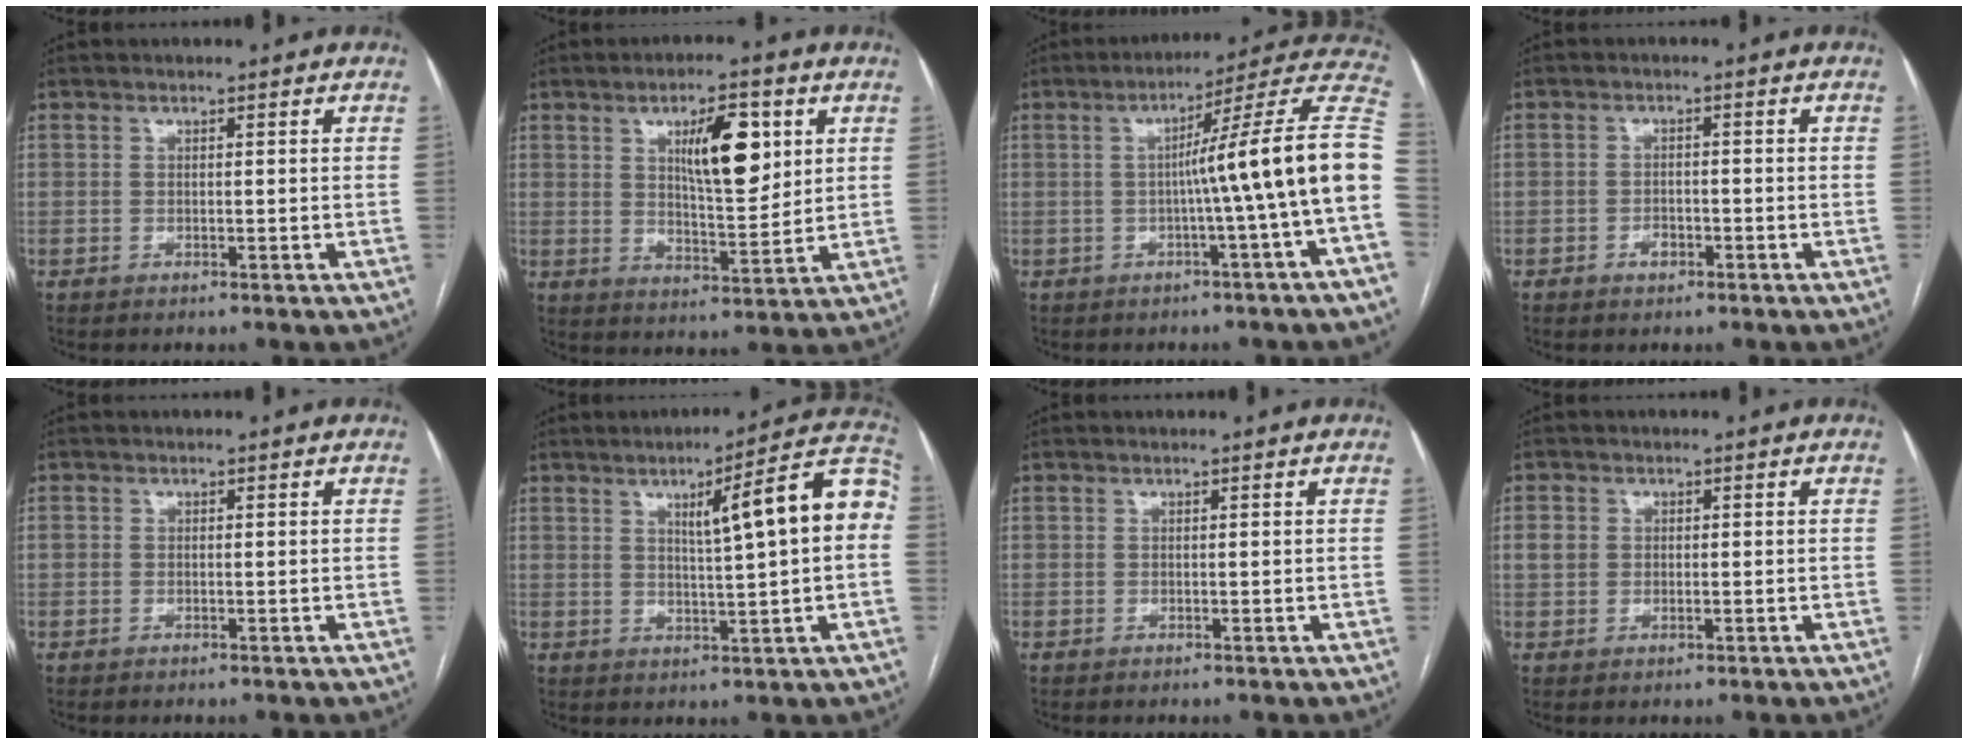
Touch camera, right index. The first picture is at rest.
{"total": 10.3, "force": [3.7, 3.1, 9.1], "torque": [-0.147, 0.002, 0.066]}
{"total": 15.0, "force": [-1.4, -2.2, 14.7], "torque": [-0.182, 0.030, -0.030]}
{"total": 2.0, "force": [-1.2, 1.4, 1.0], "torque": [-0.010, 0.006, -0.016]}
{"total": 0.5, "force": [-0.1, 0.5, 0.2], "torque": [0.001, 0.002, -0.004]}
{"total": 12.5, "force": [2.2, 0.6, 12.3], "torque": [-0.166, 0.027, 0.027]}
{"total": 0.0}
{"total": 2.4, "force": [0.3, 2.1, 1.1], "torque": [-0.026, 0.012, 0.008]}